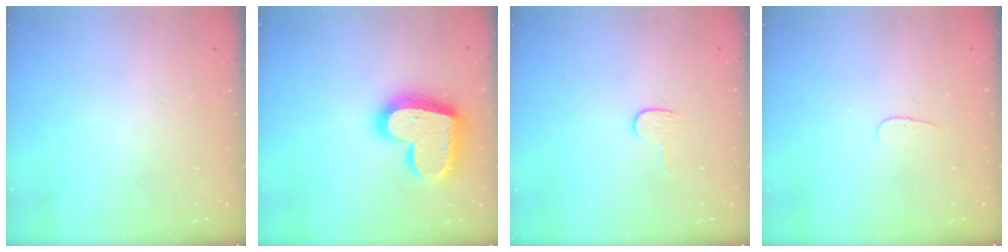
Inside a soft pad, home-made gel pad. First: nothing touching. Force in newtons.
{"total": 21.7, "press": 21.6, "slide": 1.5}
{"total": 3.6, "press": 3.6, "slide": 0.3}
{"total": 2.9, "press": 2.8, "slide": 0.3}